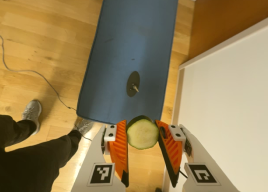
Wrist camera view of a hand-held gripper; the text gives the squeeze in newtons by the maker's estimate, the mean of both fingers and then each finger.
{"total": 9.7, "left": 9.5, "right": 9.9}